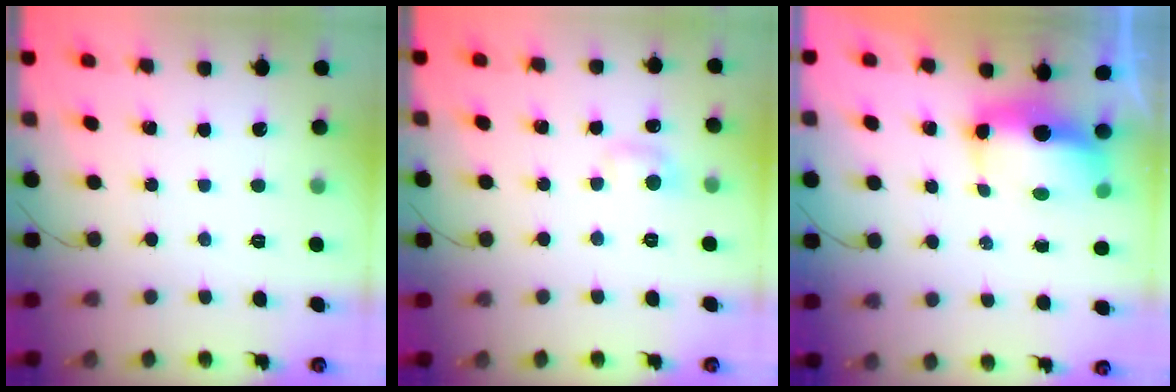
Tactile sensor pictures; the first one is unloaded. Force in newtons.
{"total": 4.7, "press": 4.4, "slide": 1.5}
{"total": 8.2, "press": 8.1, "slide": 1.0}